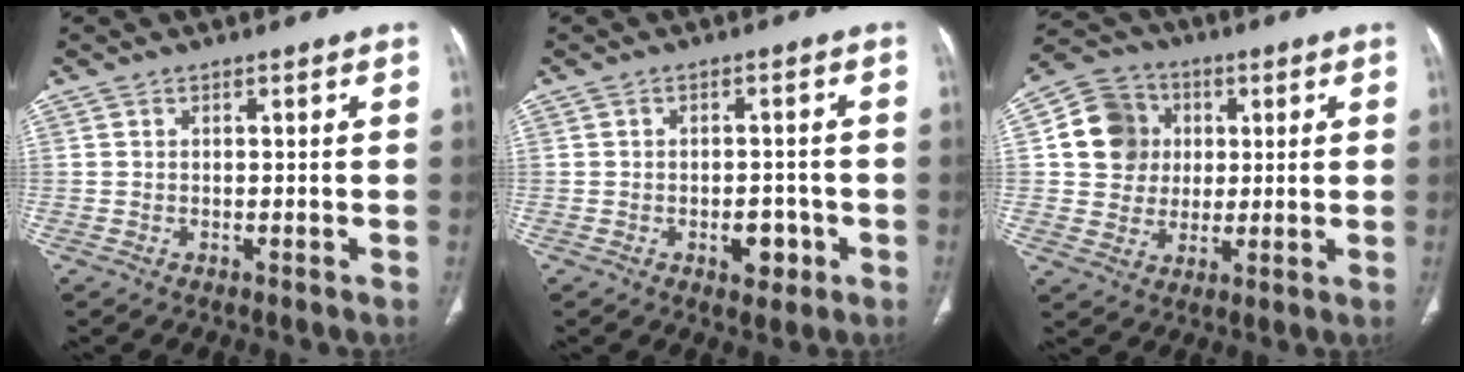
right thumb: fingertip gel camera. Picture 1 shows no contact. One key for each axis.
{"total": 4.5, "fx": -1.7, "fy": 2.8, "fz": 3.0, "tx": -0.019, "ty": 0.010, "tz": -0.018}
{"total": 12.0, "fx": 2.3, "fy": 10.9, "fz": 4.5, "tx": -0.057, "ty": 0.006, "tz": 0.037}